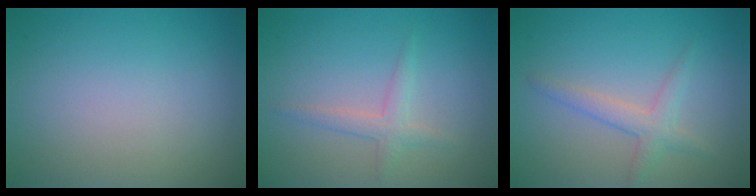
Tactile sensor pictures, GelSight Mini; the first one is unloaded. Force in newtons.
{"total": 2.3, "press": 2.3, "slide": 0.1}
{"total": 2.3, "press": 2.3, "slide": 0.1}